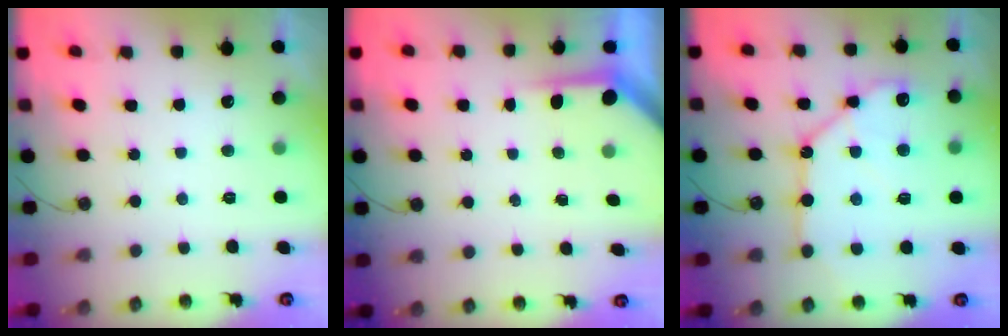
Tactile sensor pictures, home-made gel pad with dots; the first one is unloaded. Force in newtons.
{"total": 3.9, "press": 3.9, "slide": 0.4}
{"total": 13.6, "press": 13.5, "slide": 1.7}